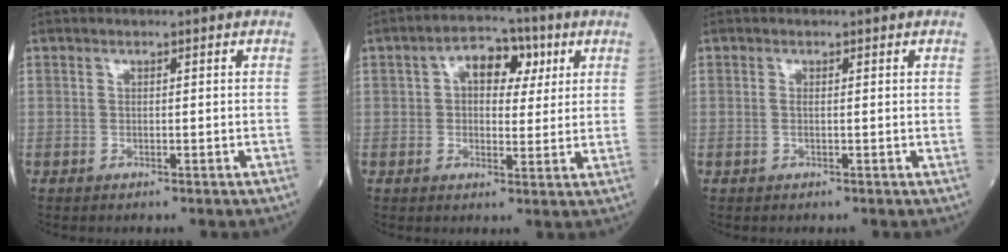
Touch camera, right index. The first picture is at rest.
{"total": 7.3, "force": [2.4, 4.2, 5.4], "torque": [-0.078, 0.026, 0.034]}
{"total": 0.5, "force": [0.0, 0.1, 0.5], "torque": [-0.016, -0.002, -0.001]}